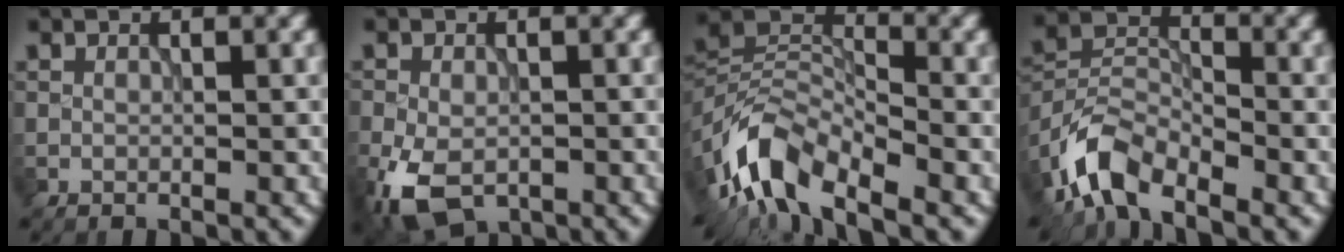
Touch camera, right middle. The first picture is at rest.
{"total": 6.5, "force": [-3.1, 3.9, 4.2], "torque": [-0.094, -0.019, -0.057]}
{"total": 8.3, "force": [-5.6, 3.5, 5.0], "torque": [-0.088, 0.006, -0.125]}
{"total": 6.0, "force": [-4.6, 2.5, 2.9], "torque": [-0.054, 0.000, -0.102]}